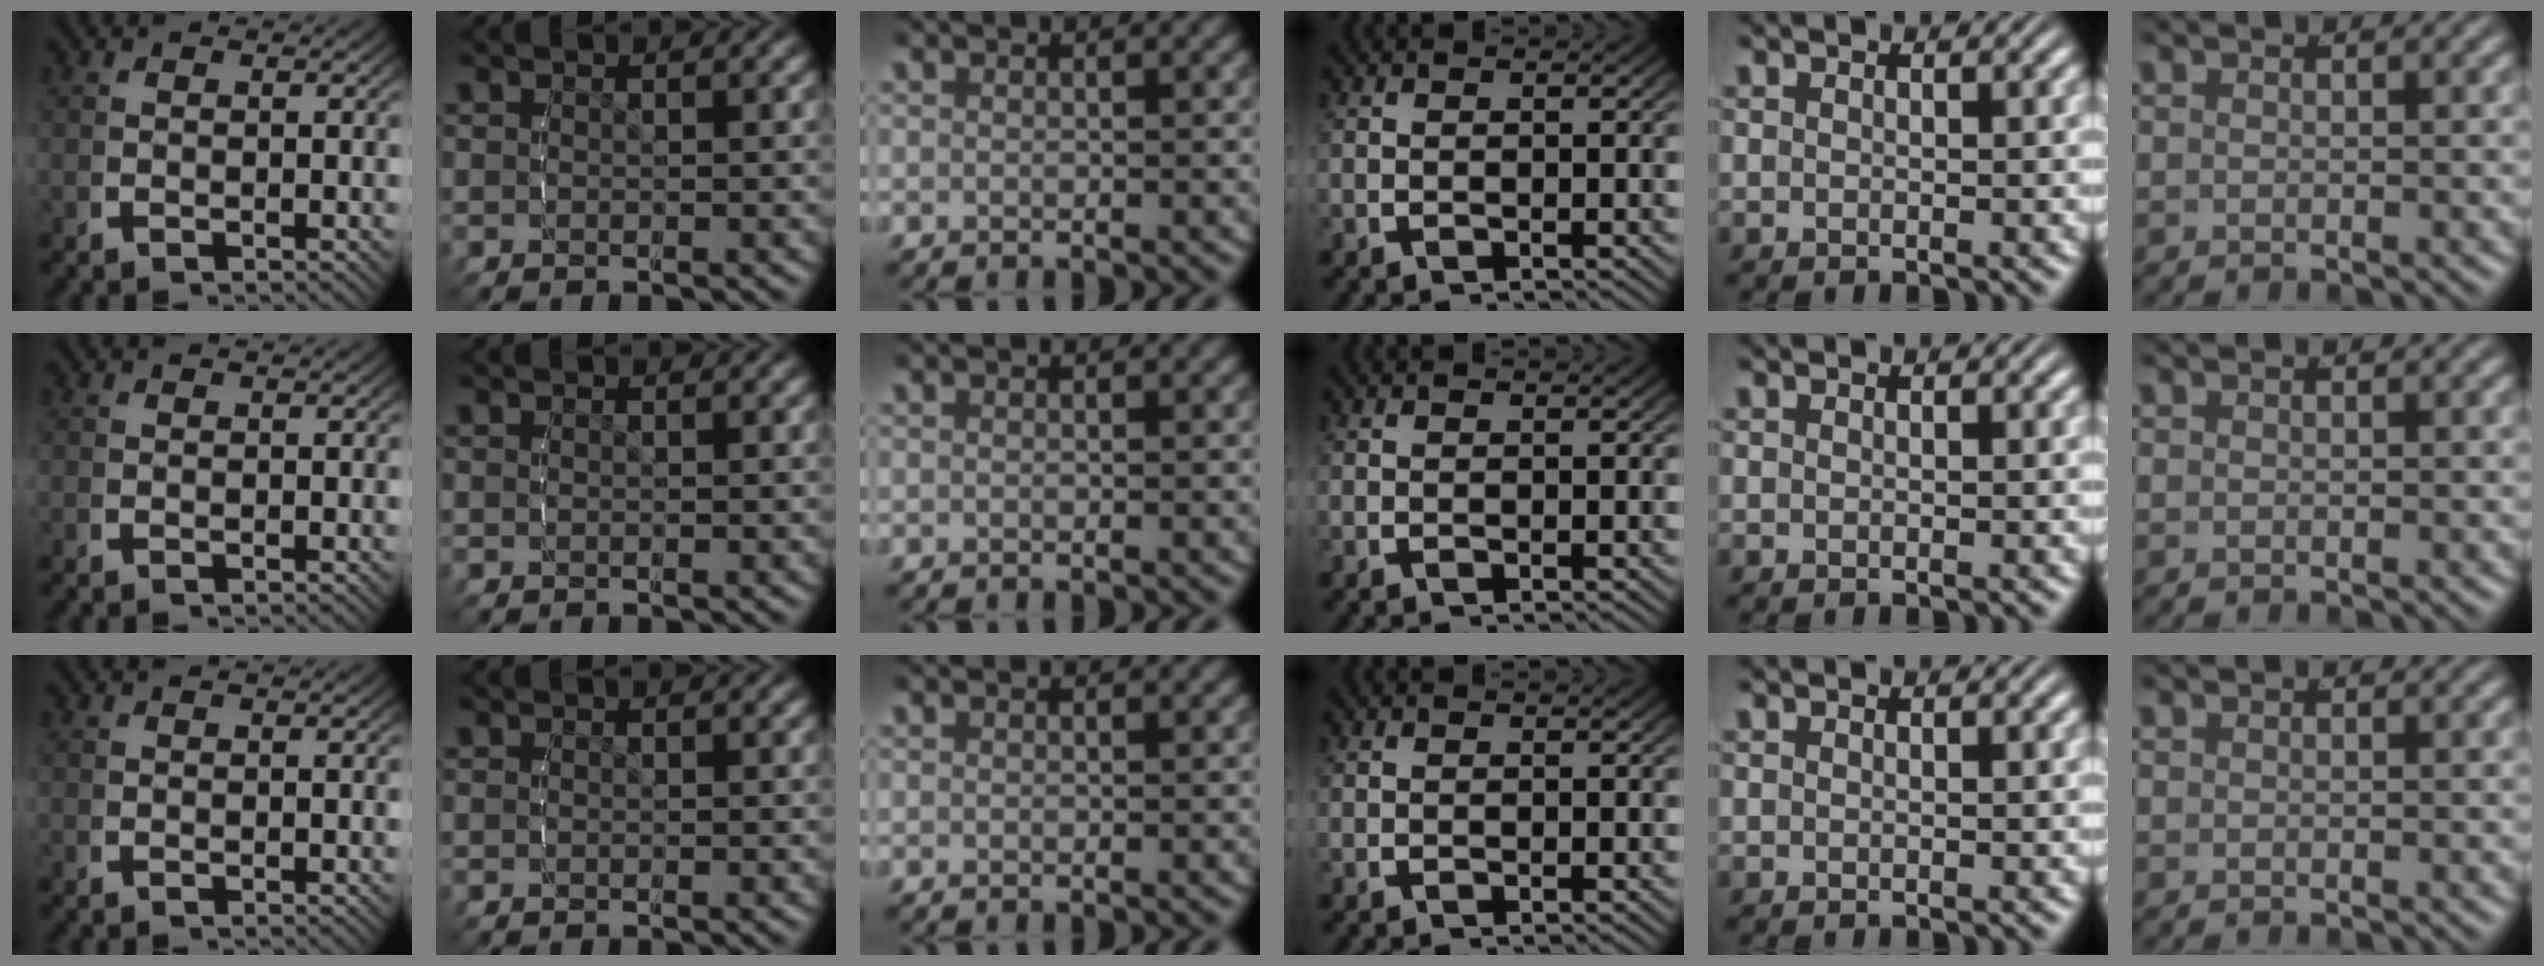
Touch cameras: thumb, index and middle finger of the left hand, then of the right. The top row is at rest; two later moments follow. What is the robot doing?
{"motion": "lift_and_place", "object": "cubes"}